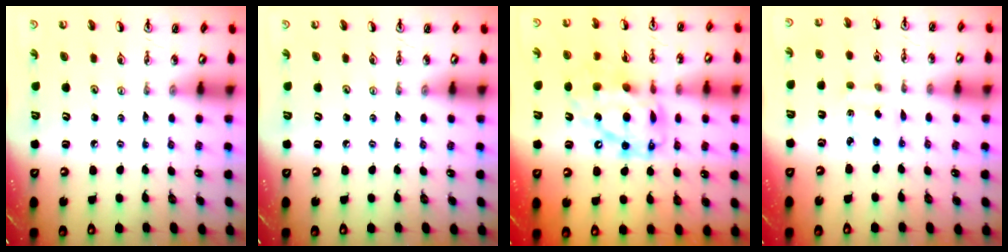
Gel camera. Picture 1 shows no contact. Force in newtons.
{"total": 0.0}
{"total": 18.3, "press": 18.2, "slide": 1.6}
{"total": 2.1, "press": 2.1, "slide": 0.6}